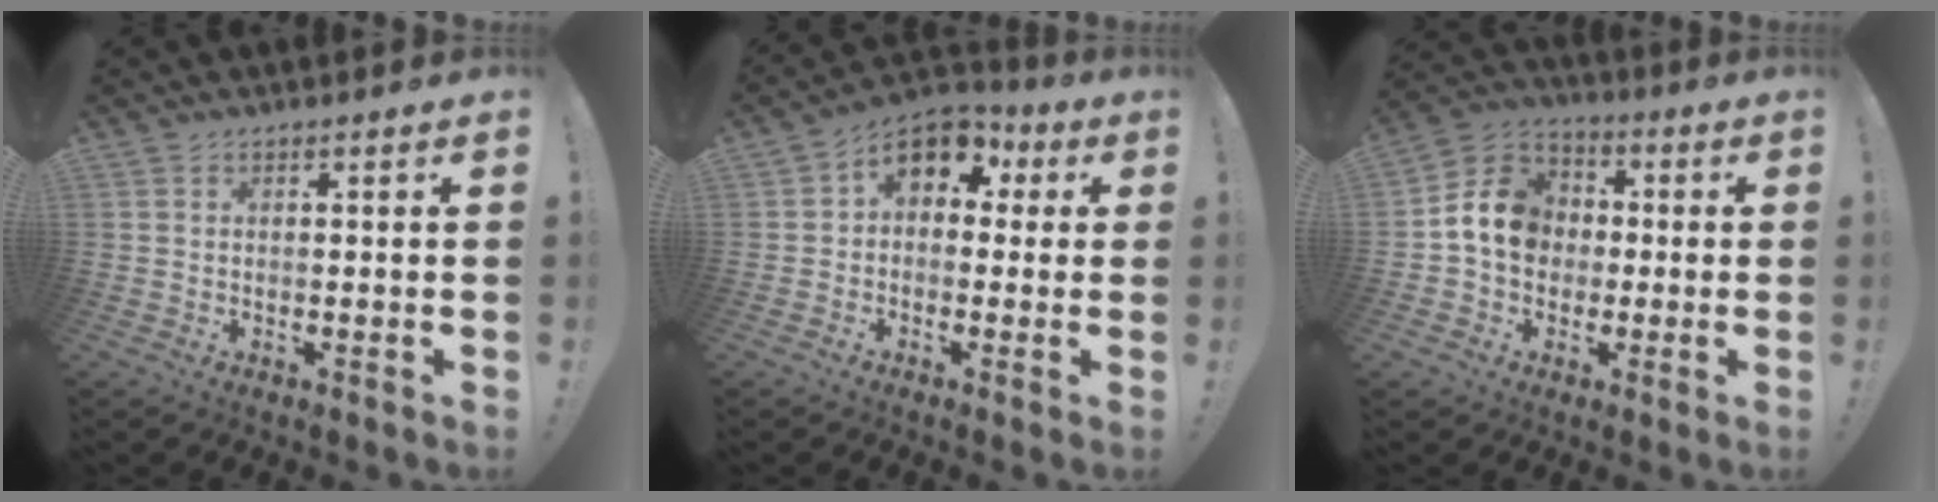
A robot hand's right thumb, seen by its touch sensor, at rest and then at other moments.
{"total": 9.0, "force": [2.3, 6.8, 5.4], "torque": [-0.069, -0.003, 0.047]}
{"total": 12.7, "force": [0.1, 10.9, 6.6], "torque": [-0.099, 0.014, 0.009]}